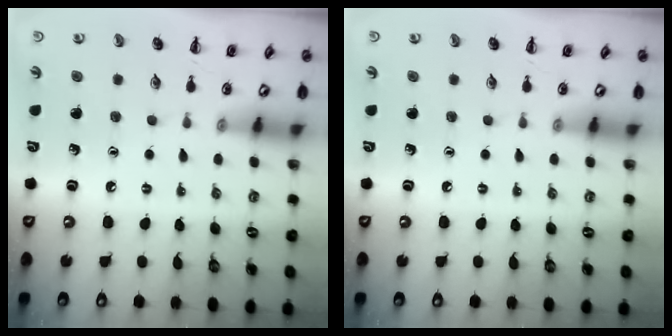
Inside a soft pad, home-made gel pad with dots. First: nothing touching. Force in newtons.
{"total": 0.0}